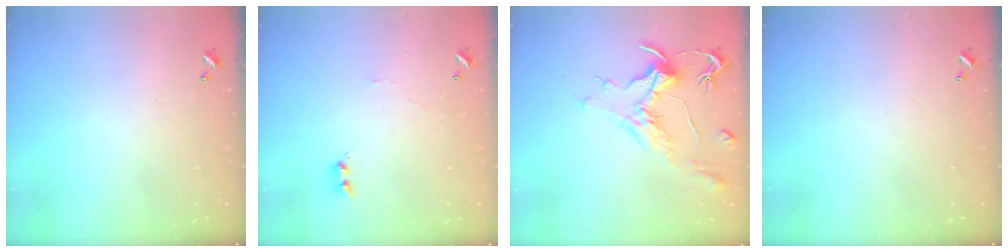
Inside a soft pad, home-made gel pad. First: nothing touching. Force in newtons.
{"total": 4.2, "press": 4.2, "slide": 0.5}
{"total": 1.3, "press": 1.1, "slide": 0.7}
{"total": 0.0}